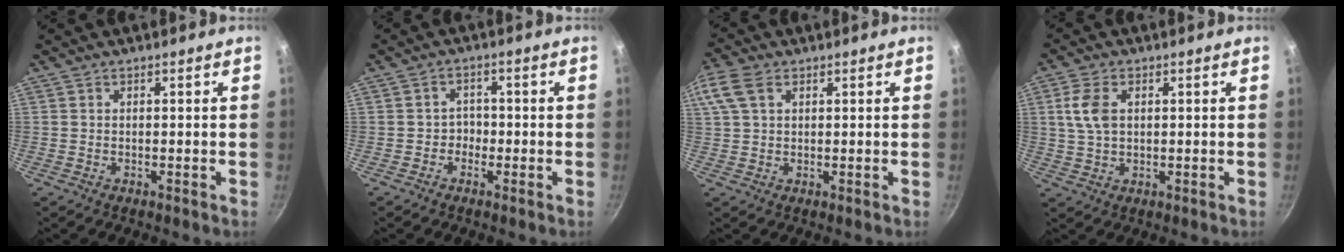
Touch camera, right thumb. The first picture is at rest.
{"total": 2.4, "force": [-0.9, 2.1, 0.7], "torque": [0.013, 0.010, -0.016]}
{"total": 7.0, "force": [3.0, 4.3, 4.6], "torque": [-0.099, 0.016, 0.057]}
{"total": 6.2, "force": [1.6, 3.8, 4.6], "torque": [-0.089, 0.001, 0.030]}